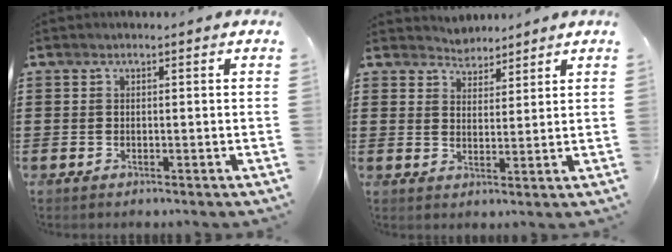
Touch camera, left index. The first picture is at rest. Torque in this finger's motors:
{"motor_torque": [0.56, -0.48, 0.01, -0.01]}